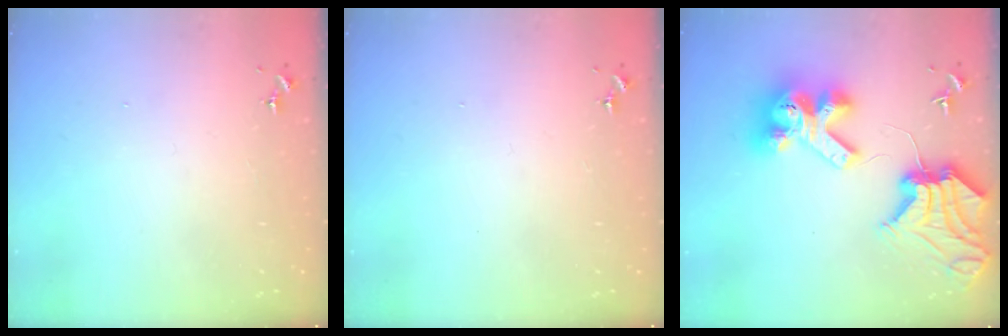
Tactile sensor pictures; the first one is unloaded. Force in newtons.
{"total": 0.0}
{"total": 17.7, "press": 17.6, "slide": 2.3}